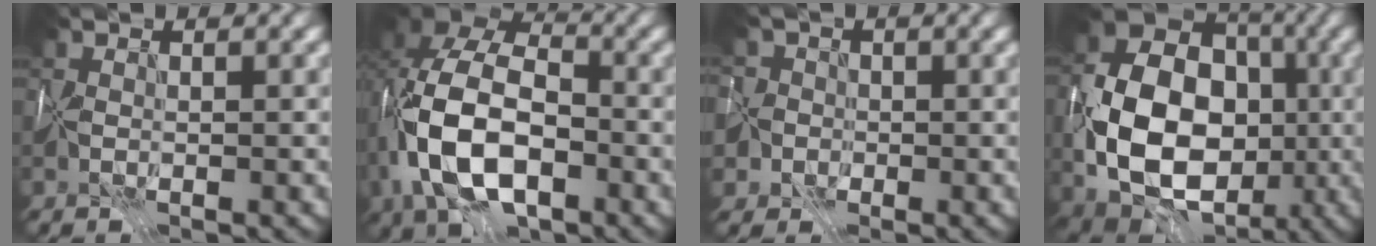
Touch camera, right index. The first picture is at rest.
{"total": 12.8, "force": [-2.7, 8.2, 9.4], "torque": [-0.201, -0.013, -0.059]}
{"total": 7.9, "force": [-1.4, 7.2, 2.9], "torque": [-0.056, 0.015, -0.078]}
{"total": 14.3, "force": [-2.4, 10.6, 9.4], "torque": [-0.168, -0.011, -0.046]}